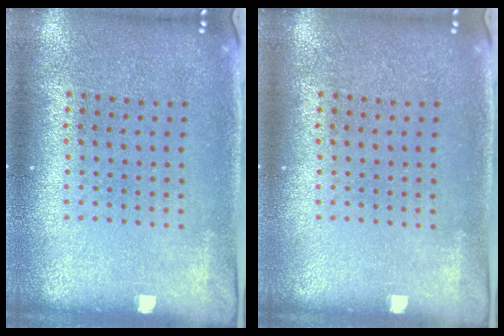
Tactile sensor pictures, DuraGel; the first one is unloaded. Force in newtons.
{"total": 0.0}